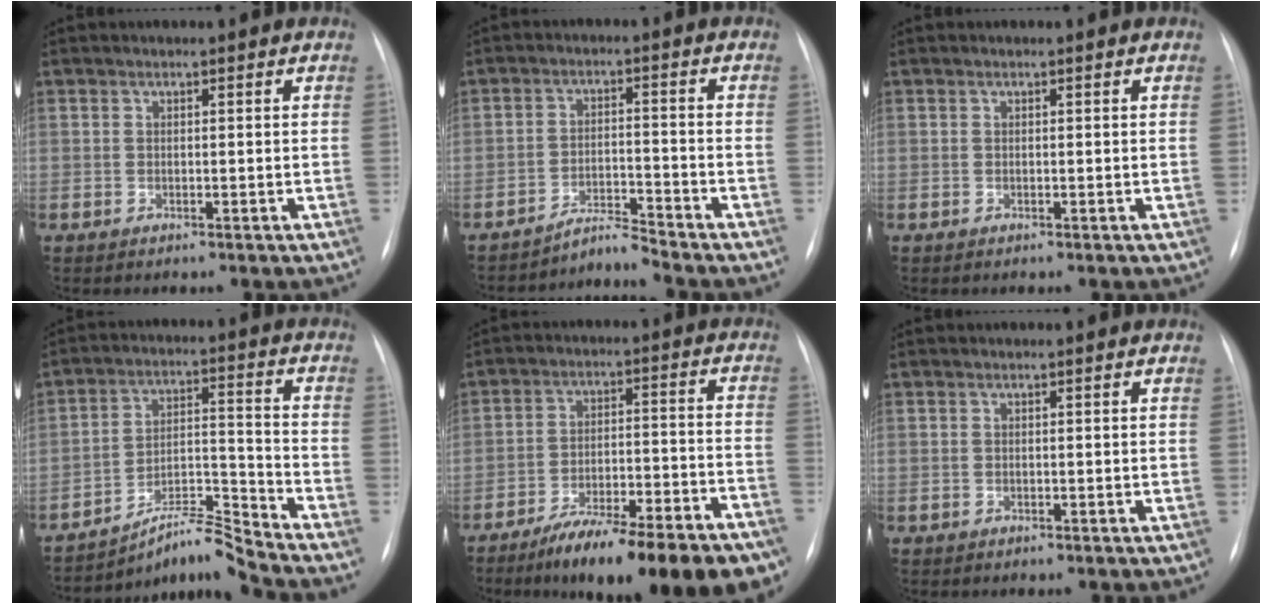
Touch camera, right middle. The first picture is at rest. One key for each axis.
{"total": 4.0, "fx": -3.7, "fy": -1.3, "fz": -0.5, "tx": 0.009, "ty": -0.011, "tz": -0.063}
{"total": 0.0}
{"total": 8.0, "fx": -7.6, "fy": -1.7, "fz": 1.7, "tx": -0.038, "ty": 0.028, "tz": -0.128}
{"total": 22.8, "fx": -17.0, "fy": 4.5, "fz": 14.6, "tx": -0.152, "ty": 0.015, "tz": -0.252}
{"total": 0.0}